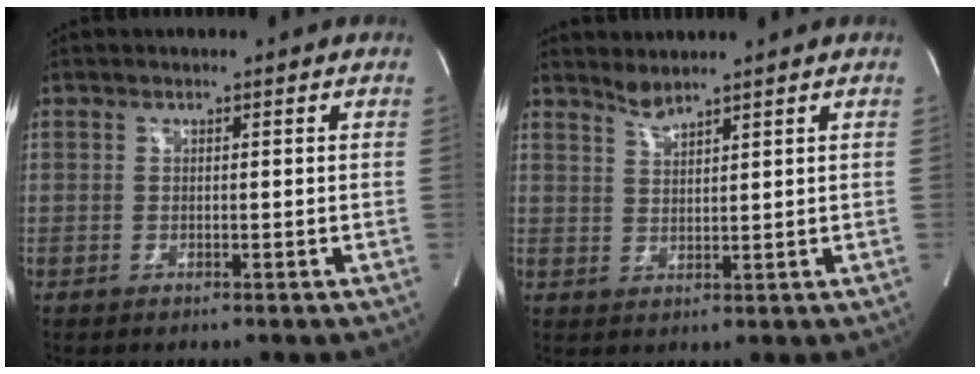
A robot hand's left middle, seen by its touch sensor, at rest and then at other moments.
{"total": 2.3, "force": [2.2, -0.2, 0.6], "torque": [-0.014, -0.002, 0.047]}